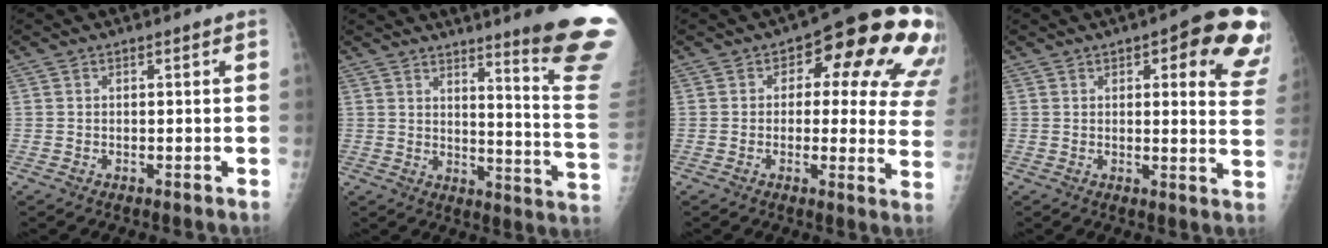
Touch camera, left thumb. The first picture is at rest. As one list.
[{"total": 18.4, "force": [13.3, 0.2, 12.6], "torque": [-0.134, -0.120, 0.166]}, {"total": 18.6, "force": [6.8, 9.1, 14.6], "torque": [-0.119, -0.002, 0.068]}, {"total": 15.4, "force": [8.1, 5.0, 12.1], "torque": [-0.103, -0.031, 0.079]}]